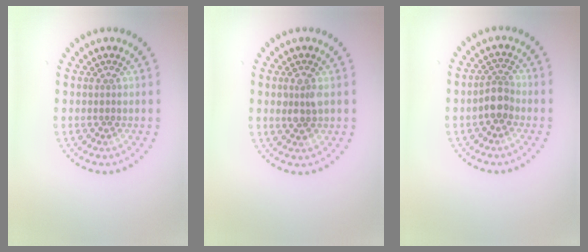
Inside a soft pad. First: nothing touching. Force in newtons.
{"total": 2.1, "press": 2.0, "slide": 0.2}
{"total": 2.2, "press": 1.9, "slide": 1.1}